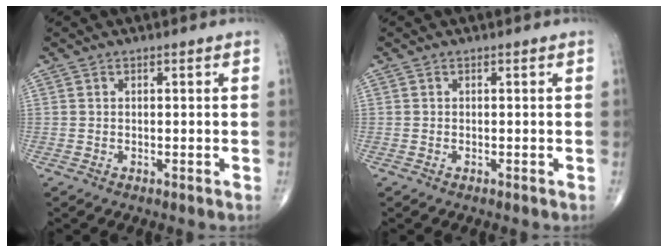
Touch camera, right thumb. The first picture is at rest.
{"total": 0.0}